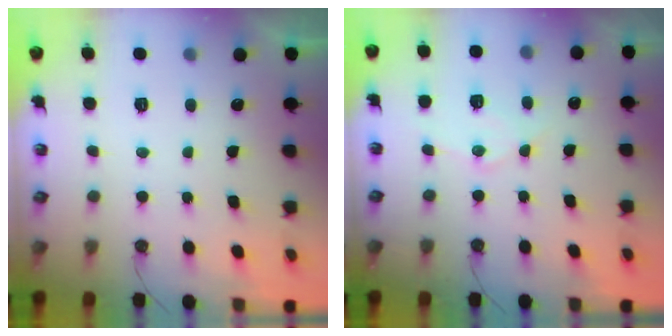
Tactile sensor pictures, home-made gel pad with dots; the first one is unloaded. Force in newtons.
{"total": 8.0, "press": 8.0, "slide": 0.6}